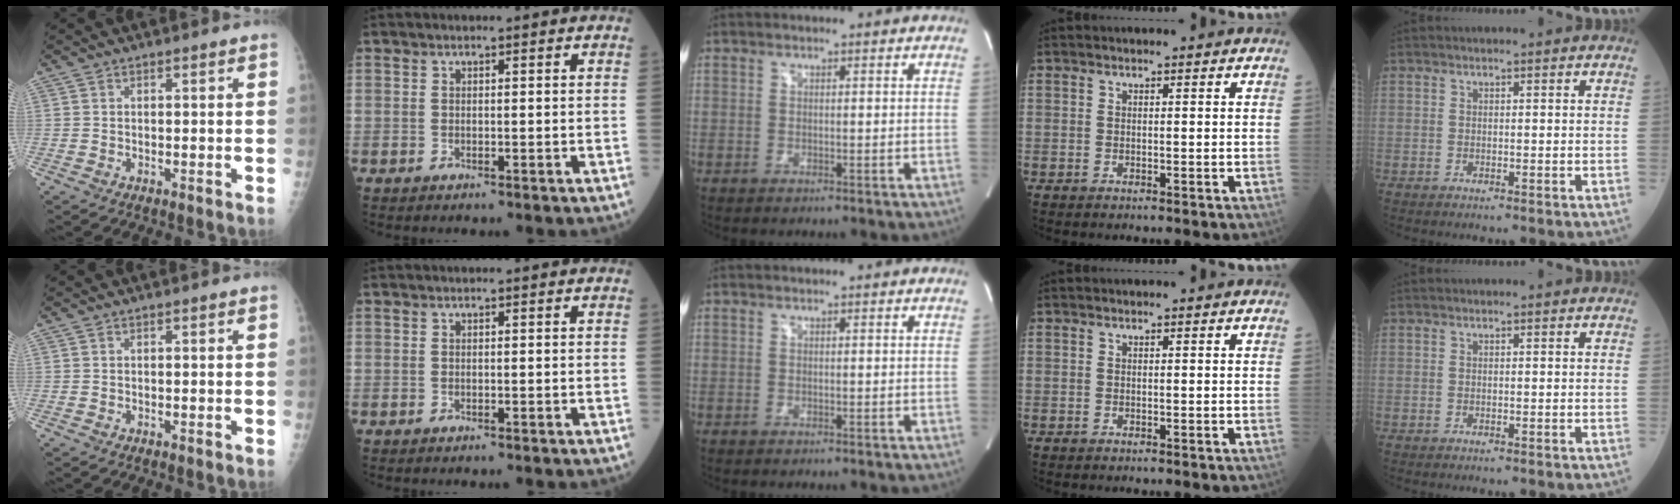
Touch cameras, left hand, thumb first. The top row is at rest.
{}